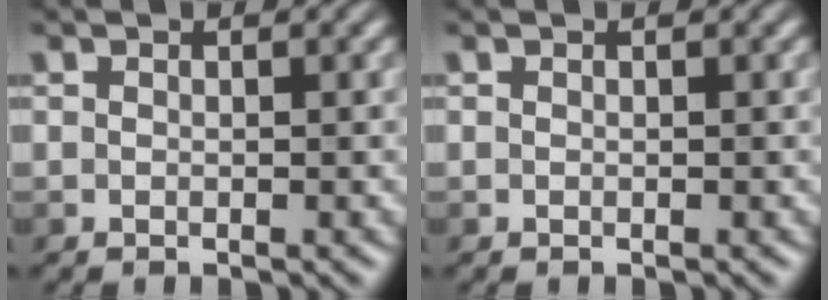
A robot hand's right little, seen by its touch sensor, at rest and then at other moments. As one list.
[{"total": 0.0}]